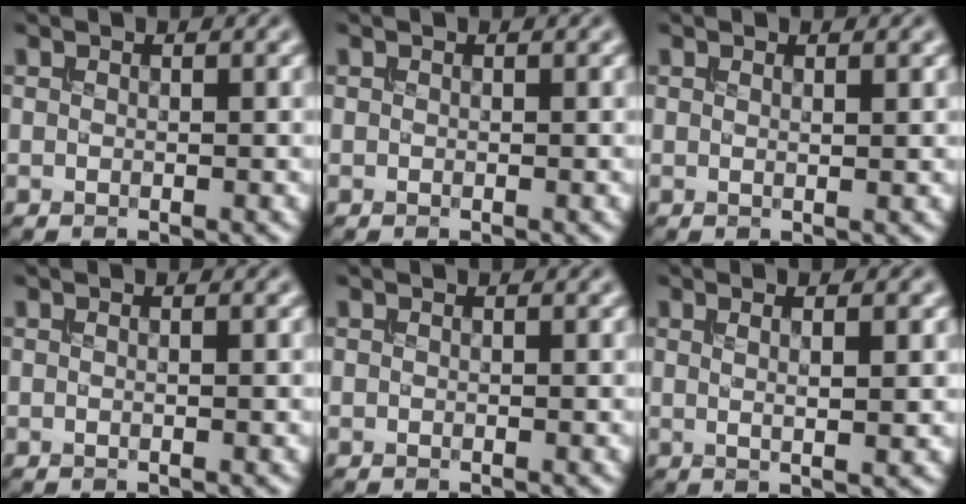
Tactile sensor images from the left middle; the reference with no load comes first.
{"total": 0.0}
{"total": 1.2, "force": [0.6, 0.4, 1.0], "torque": [-0.008, 0.003, 0.003]}
{"total": 0.9, "force": [0.1, 0.4, 0.8], "torque": [-0.008, 0.002, -0.006]}
{"total": 0.0}
{"total": 3.6, "force": [1.2, 1.0, 3.3], "torque": [-0.040, 0.001, 0.005]}